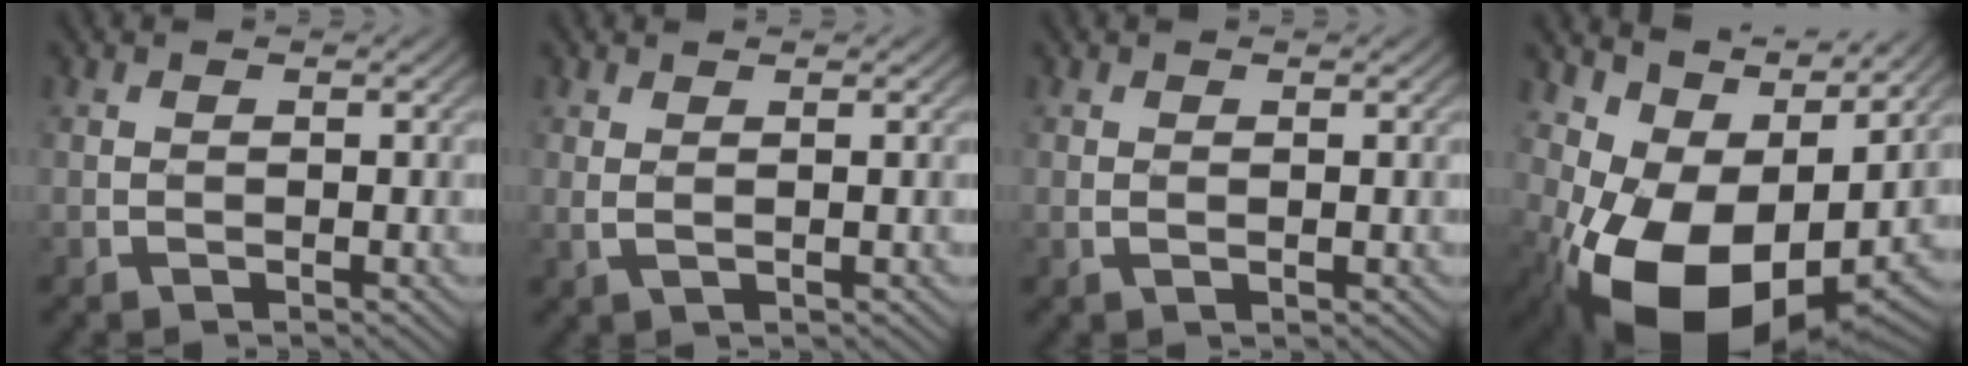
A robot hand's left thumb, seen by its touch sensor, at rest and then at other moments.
{"total": 0.9, "force": [0.8, 0.1, 0.5], "torque": [-0.005, -0.004, 0.016]}
{"total": 0.6, "force": [0.4, 0.1, 0.4], "torque": [-0.002, -0.001, 0.007]}
{"total": 13.1, "force": [-1.4, 8.9, 9.5], "torque": [-0.158, -0.021, -0.007]}